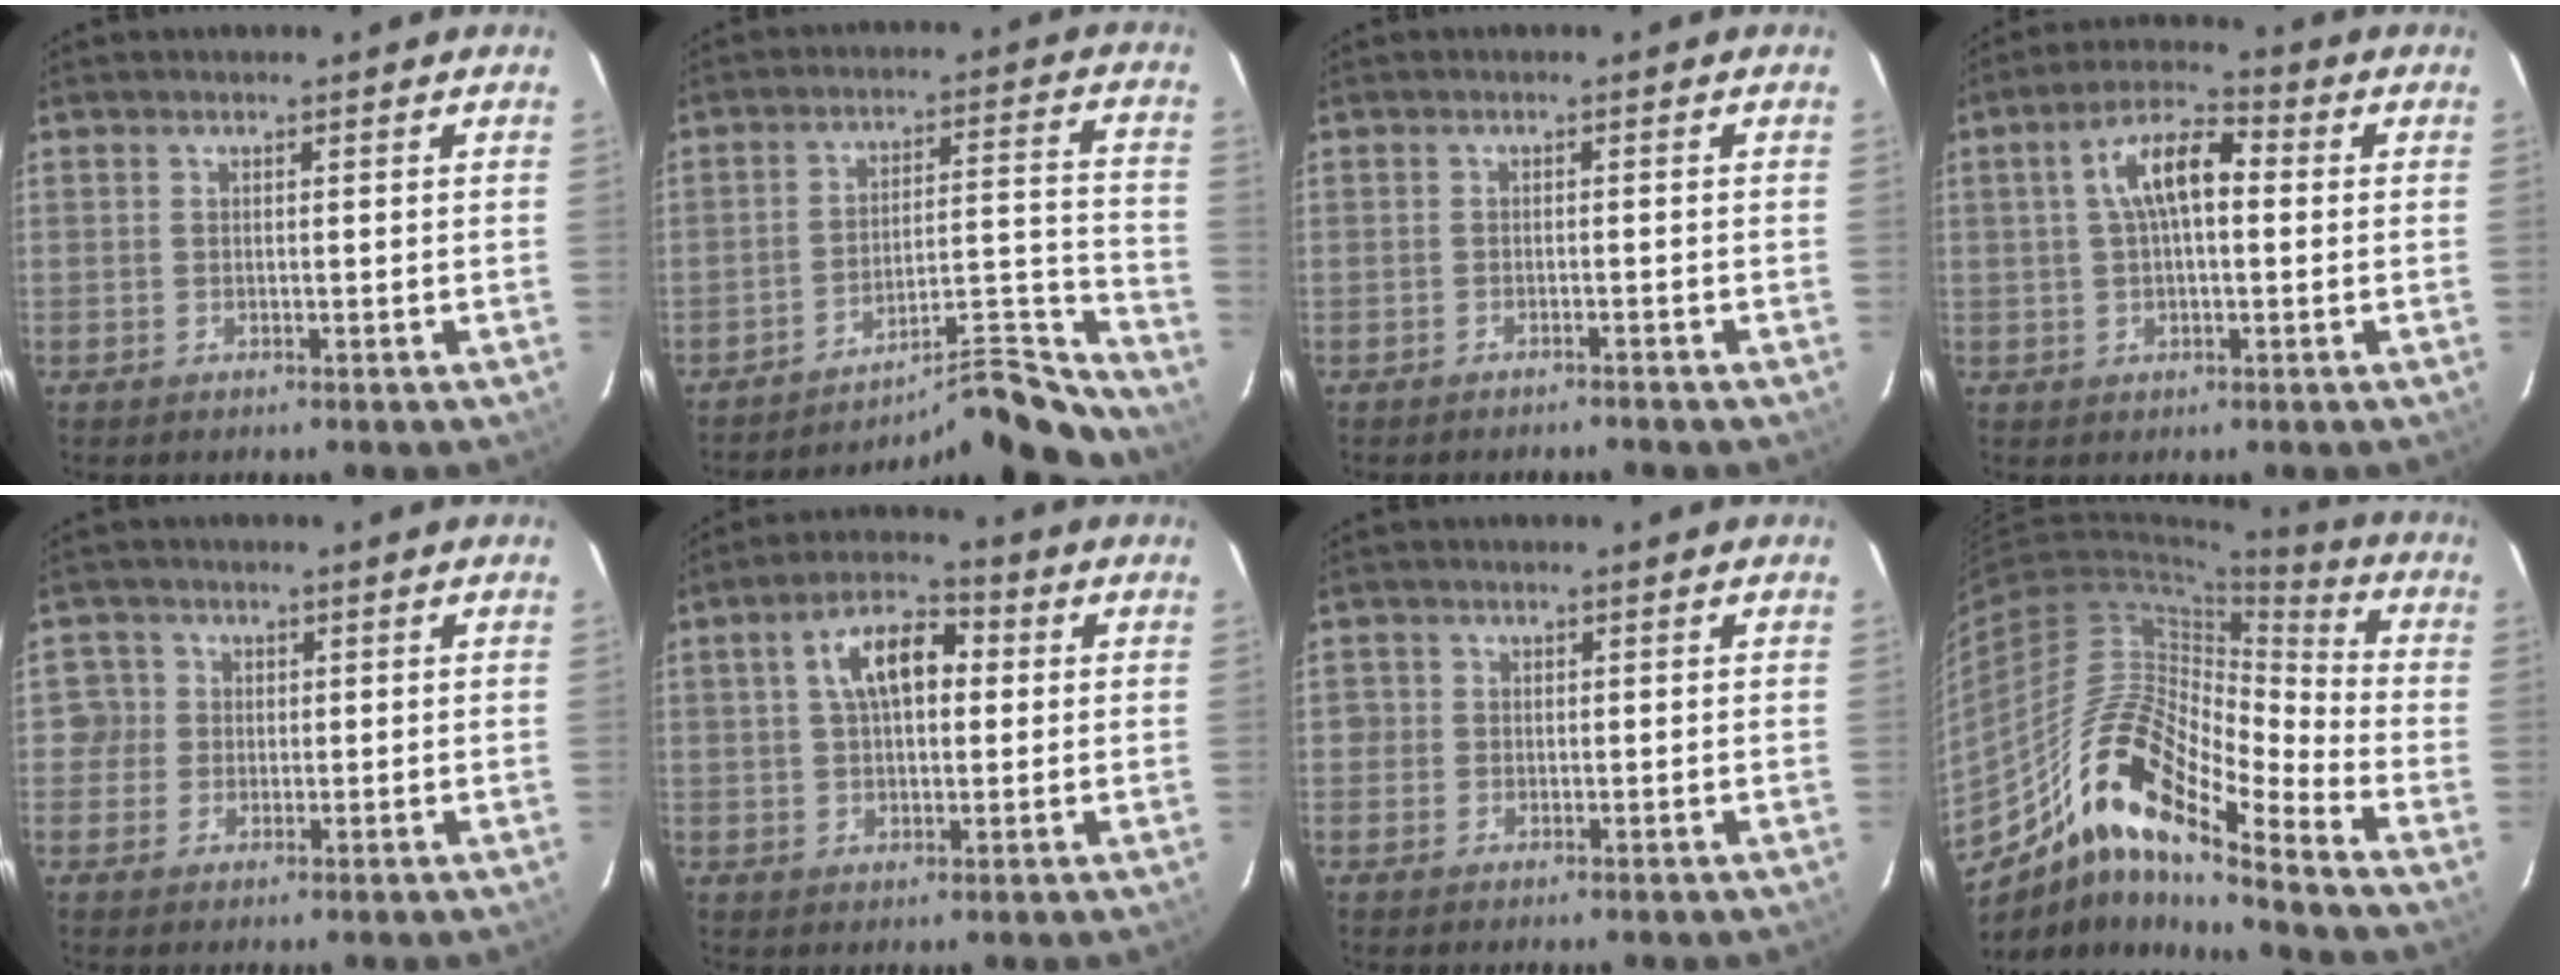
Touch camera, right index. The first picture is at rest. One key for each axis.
{"total": 19.0, "fx": -18.8, "fy": 0.0, "fz": 3.2, "tx": -0.033, "ty": 0.041, "tz": -0.267}
{"total": 1.8, "fx": -1.8, "fy": 0.1, "fz": 0.3, "tx": -0.014, "ty": 0.001, "tz": -0.024}
{"total": 9.0, "fx": 1.2, "fy": 3.9, "fz": 8.0, "tx": -0.153, "ty": 0.027, "tz": 0.019}
{"total": 3.2, "fx": 0.1, "fy": 3.2, "fz": 0.1, "tx": 0.018, "ty": 0.021, "tz": 0.001}
{"total": 9.1, "fx": 2.0, "fy": 4.8, "fz": 7.5, "tx": -0.134, "ty": 0.030, "tz": 0.031}
{"total": 1.4, "fx": -0.2, "fy": 1.4, "fz": 0.1, "tx": -0.001, "ty": 0.003, "tz": -0.005}
{"total": 16.8, "fx": -11.4, "fy": 3.4, "fz": 11.8, "tx": -0.201, "ty": 0.005, "tz": -0.227}